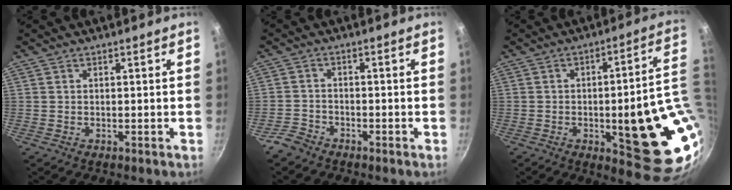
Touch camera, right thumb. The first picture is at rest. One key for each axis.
{"total": 3.5, "fx": -2.8, "fy": 1.8, "fz": 0.9, "tx": -0.019, "ty": 0.029, "tz": -0.056}
{"total": 21.4, "fx": -2.0, "fy": 6.2, "fz": 20.4, "tx": -0.221, "ty": -0.005, "tz": -0.018}